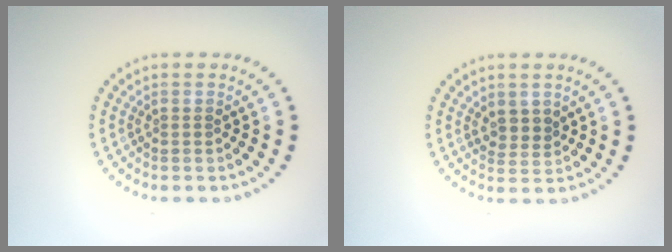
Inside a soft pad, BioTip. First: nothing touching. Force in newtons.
{"total": 1.9, "press": 1.4, "slide": 1.2}